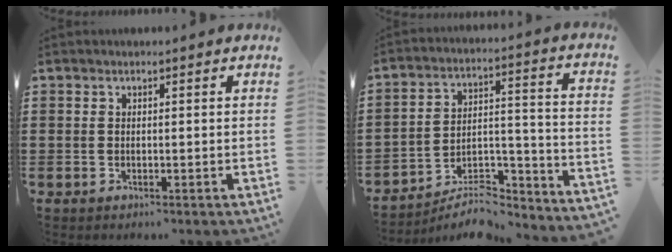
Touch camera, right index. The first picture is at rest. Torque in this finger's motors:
{"motor_torque": [0.88, -0.85, 0.28, 0.06]}